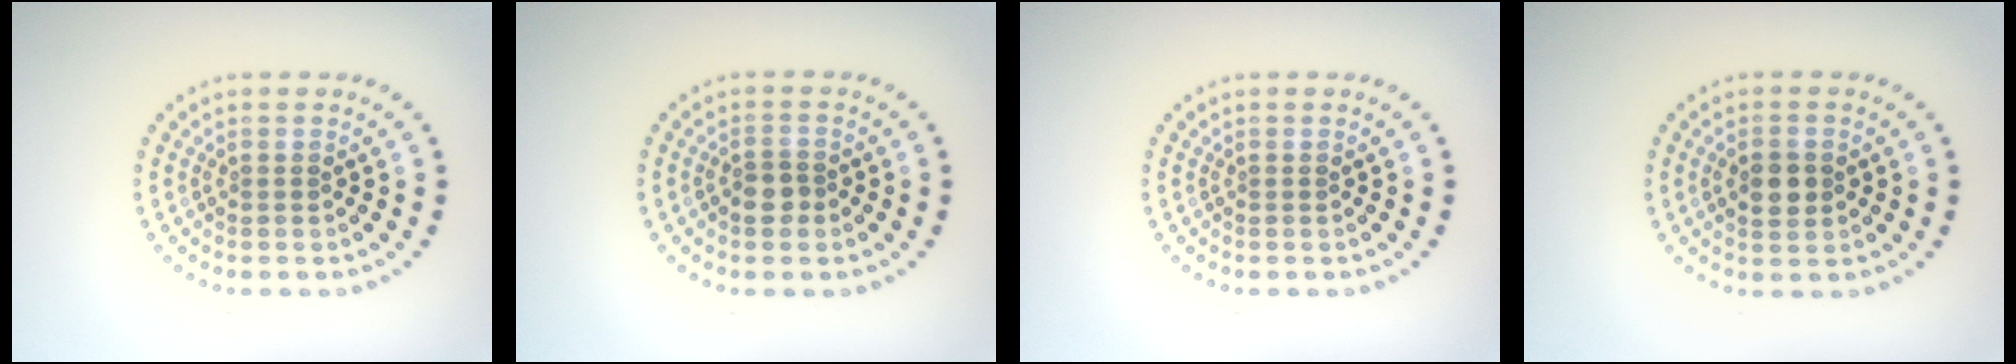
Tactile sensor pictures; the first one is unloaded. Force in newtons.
{"total": 2.0, "press": 1.8, "slide": 0.9}
{"total": 0.0}
{"total": 2.9, "press": 2.9, "slide": 0.0}